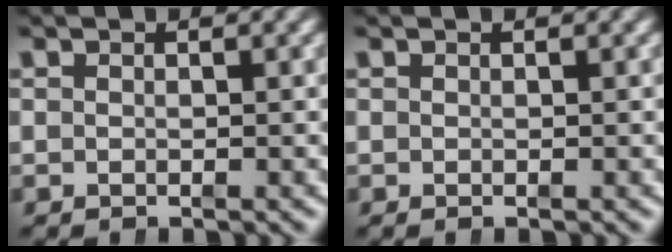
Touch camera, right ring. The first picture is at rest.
{"total": 0.0}